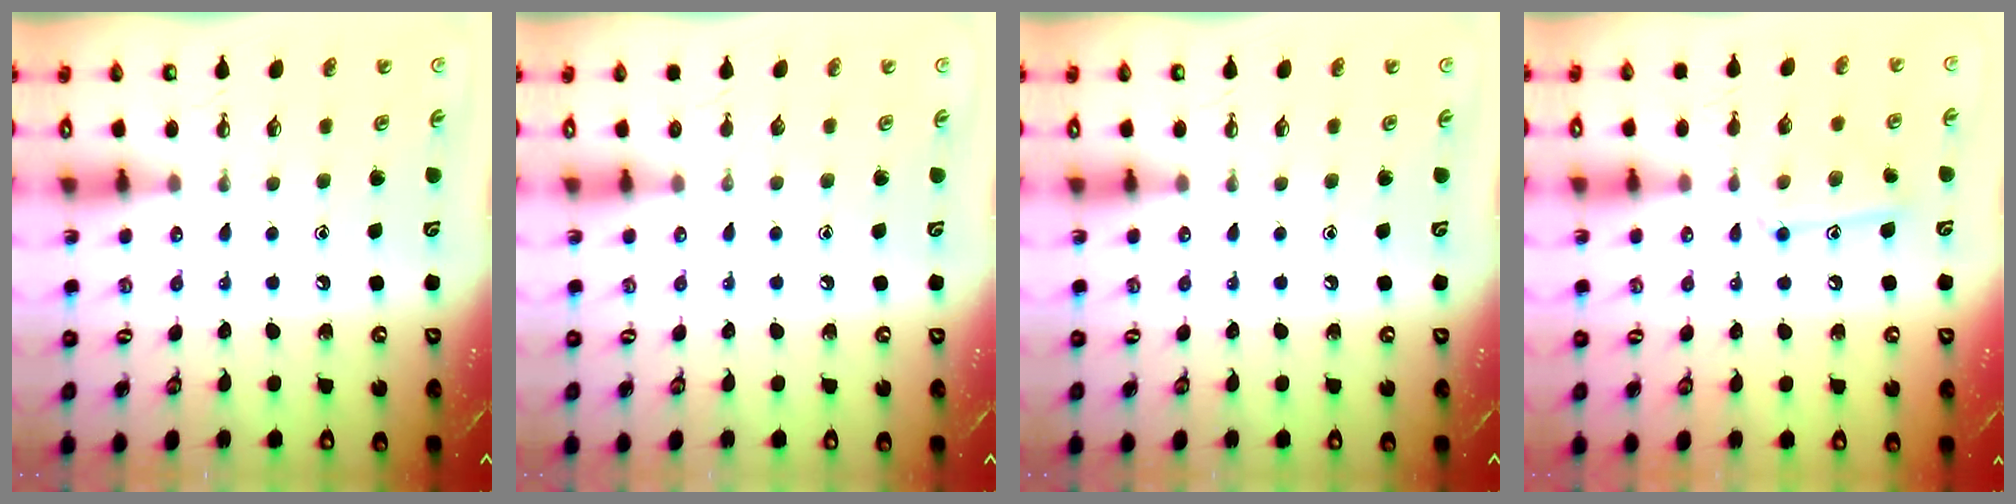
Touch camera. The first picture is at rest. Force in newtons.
{"total": 0.0}
{"total": 0.0}
{"total": 11.6, "press": 11.6, "slide": 0.7}